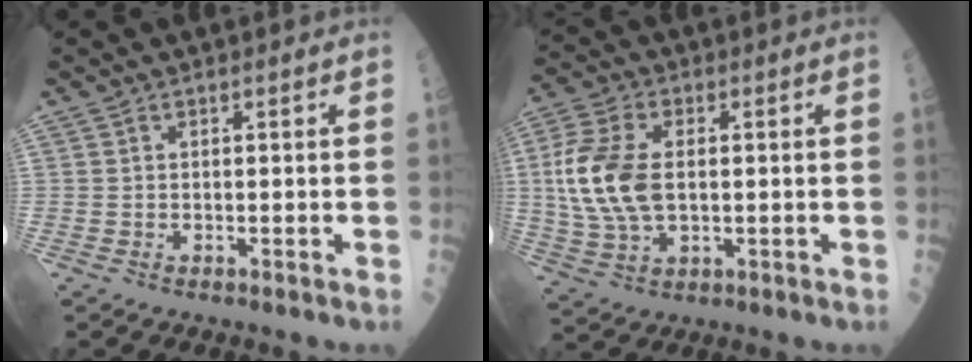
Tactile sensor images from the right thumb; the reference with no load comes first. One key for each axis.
{"total": 13.9, "fx": 1.0, "fy": 8.0, "fz": 11.3, "tx": -0.244, "ty": 0.003, "tz": 0.019}